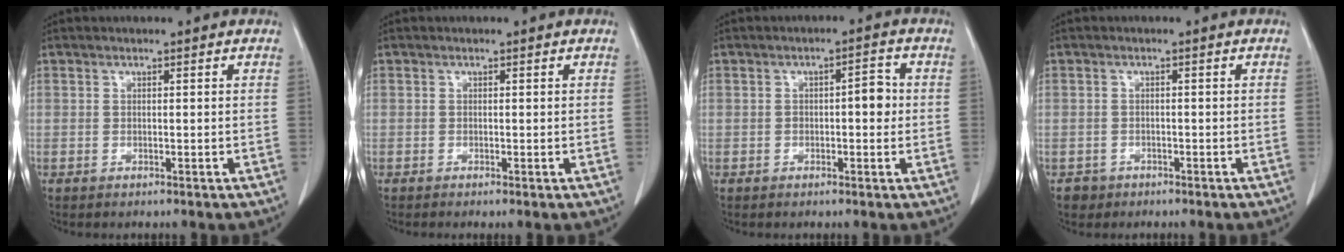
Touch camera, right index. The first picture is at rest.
{"total": 0.5, "force": [-0.3, 0.0, 0.4], "torque": [-0.008, -0.002, -0.005]}
{"total": 3.4, "force": [-0.2, 1.3, 3.1], "torque": [-0.042, 0.014, -0.004]}
{"total": 2.0, "force": [-1.1, 1.6, -0.3], "torque": [0.001, 0.008, -0.022]}